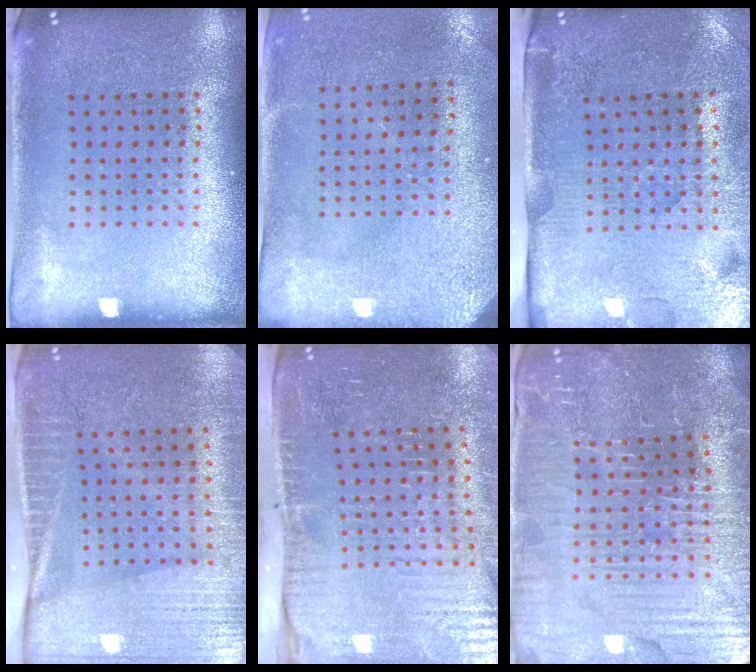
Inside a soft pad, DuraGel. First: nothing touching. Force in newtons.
{"total": 3.0, "press": 2.3, "slide": 1.9}
{"total": 4.4, "press": 3.7, "slide": 2.4}
{"total": 4.0, "press": 3.5, "slide": 2.0}
{"total": 4.8, "press": 4.1, "slide": 2.4}
{"total": 4.8, "press": 4.7, "slide": 1.1}